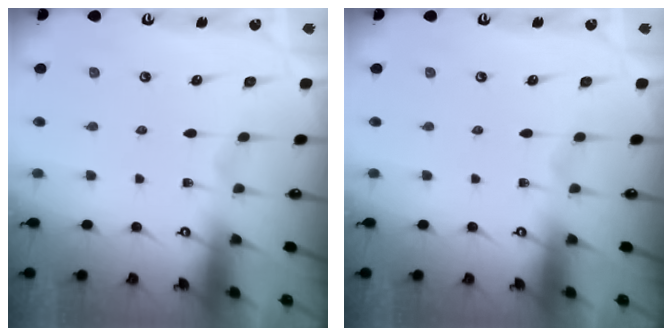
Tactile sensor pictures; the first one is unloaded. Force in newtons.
{"total": 0.0}